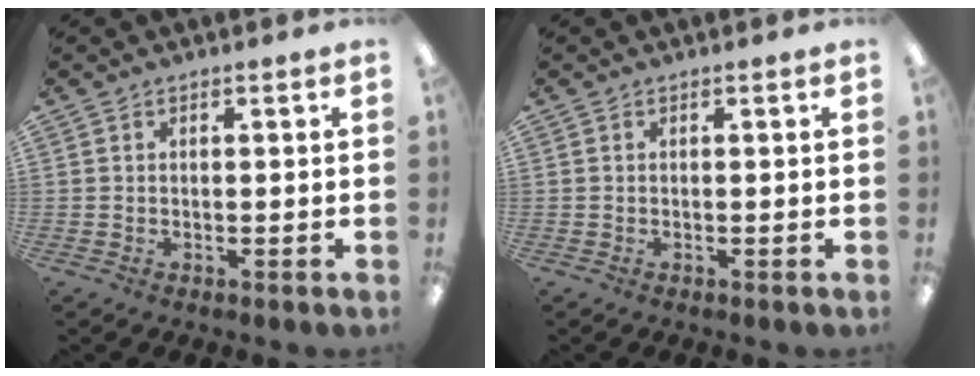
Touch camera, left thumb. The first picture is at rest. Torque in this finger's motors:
{"motor_torque": [-0.01, 0.01, 0.17, 0.02, 0.00]}